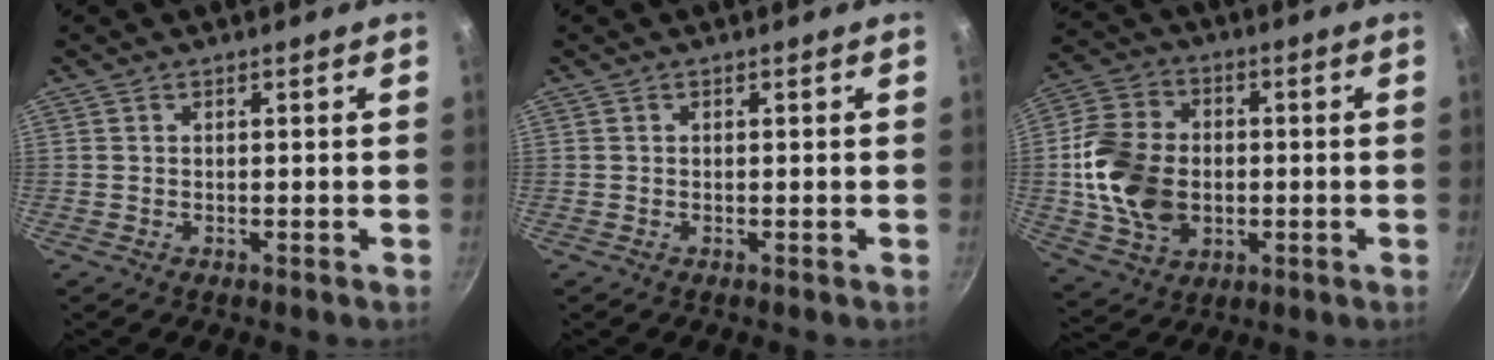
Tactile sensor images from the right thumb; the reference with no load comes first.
{"total": 0.0}
{"total": 15.8, "force": [-0.9, 11.8, 10.4], "torque": [-0.183, 0.009, -0.013]}